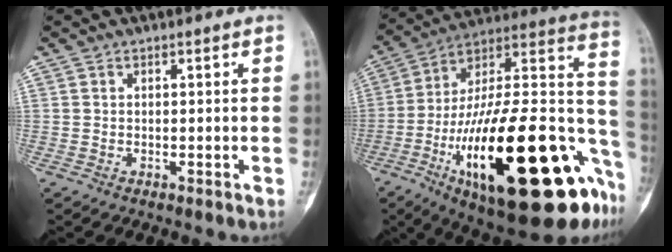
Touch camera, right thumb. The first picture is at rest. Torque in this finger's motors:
{"motor_torque": [2.68, 2.33, 2.38, -0.39, 1.02]}